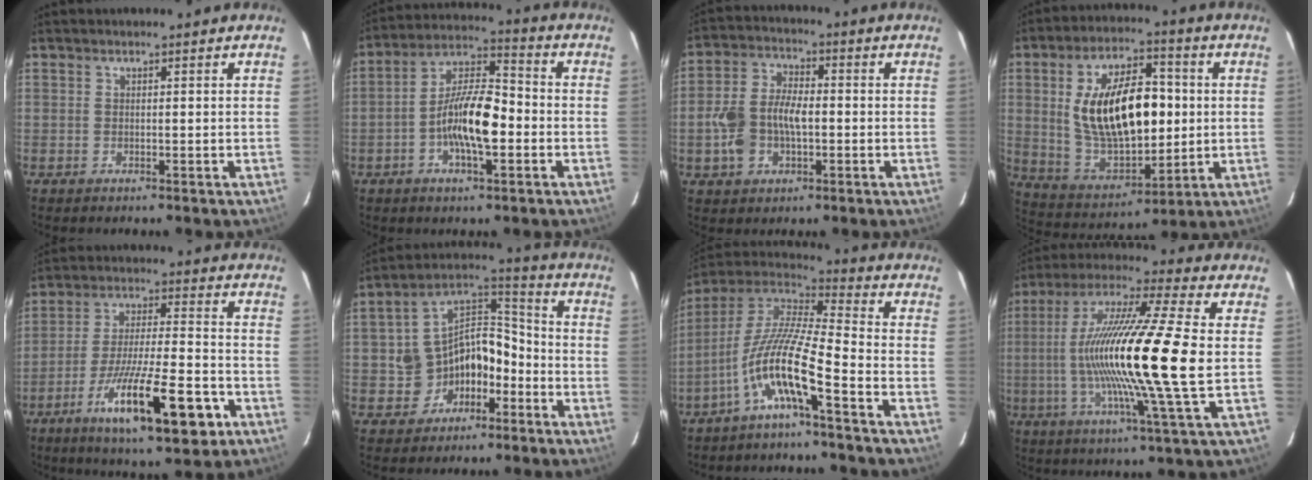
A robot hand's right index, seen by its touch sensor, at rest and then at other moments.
{"total": 12.0, "force": [-3.2, 4.0, 10.9], "torque": [-0.211, 0.010, -0.061]}
{"total": 10.4, "force": [-2.0, 6.6, 7.8], "torque": [-0.167, 0.013, -0.033]}
{"total": 20.5, "force": [1.9, 10.1, 17.8], "torque": [-0.327, 0.012, 0.052]}
{"total": 18.2, "force": [-9.2, 3.6, 15.3], "torque": [-0.276, -0.033, -0.146]}
{"total": 10.5, "force": [-5.1, 8.1, 4.3], "torque": [-0.095, 0.057, -0.064]}
{"total": 12.6, "force": [-5.8, 1.2, 11.1], "torque": [-0.213, 0.003, -0.116]}
{"total": 21.0, "force": [-0.4, -0.6, 21.0], "torque": [-0.384, -0.002, -0.022]}